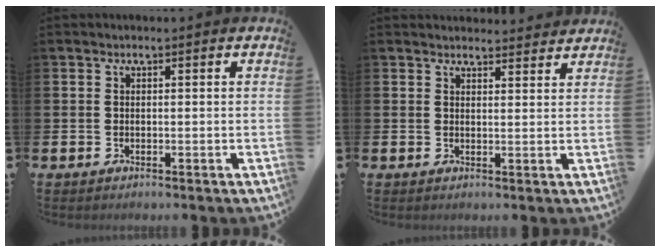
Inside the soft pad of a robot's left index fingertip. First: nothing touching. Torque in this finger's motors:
{"motor_torque": [0.65, -1.23, 0.29, 0.06]}